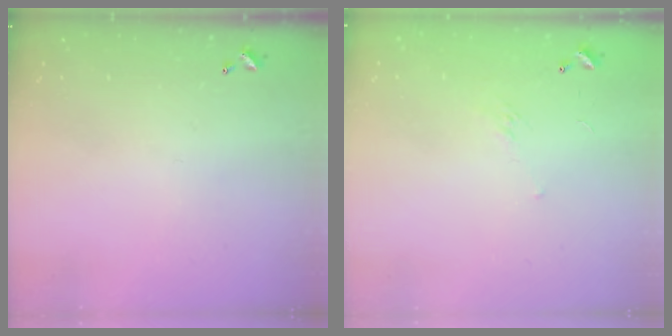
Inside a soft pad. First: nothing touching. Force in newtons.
{"total": 6.1, "press": 6.1, "slide": 0.9}